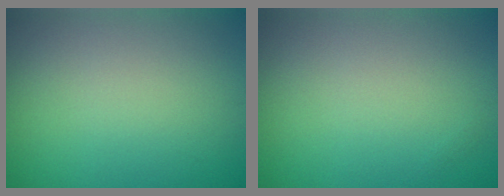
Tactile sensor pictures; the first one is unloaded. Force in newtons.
{"total": 0.0}